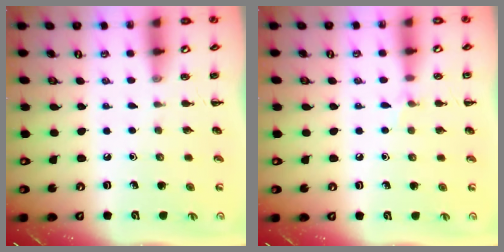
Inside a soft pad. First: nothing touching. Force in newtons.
{"total": 4.4, "press": 4.1, "slide": 1.5}